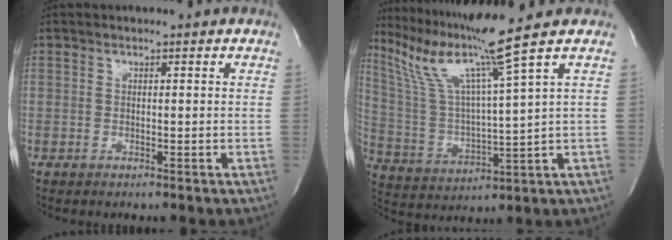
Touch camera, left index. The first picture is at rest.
{"total": 12.7, "force": [9.3, -3.9, 7.7], "torque": [-0.150, -0.020, 0.183]}